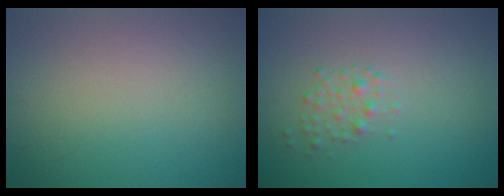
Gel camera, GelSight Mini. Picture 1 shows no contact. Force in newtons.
{"total": 1.4, "press": 1.4, "slide": 0.0}